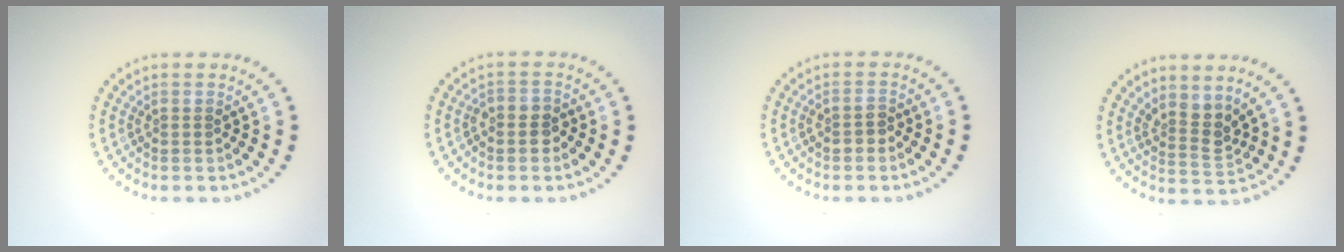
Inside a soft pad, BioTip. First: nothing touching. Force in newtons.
{"total": 2.0, "press": 1.8, "slide": 0.8}
{"total": 1.4, "press": 1.3, "slide": 0.5}
{"total": 2.5, "press": 1.9, "slide": 1.6}